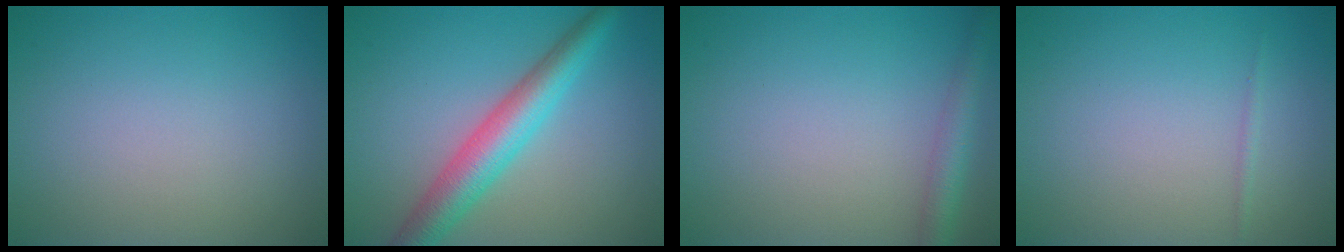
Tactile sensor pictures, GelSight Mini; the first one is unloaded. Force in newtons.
{"total": 5.3, "press": 5.3, "slide": 0.0}
{"total": 2.7, "press": 2.7, "slide": 0.2}
{"total": 0.5, "press": 0.5, "slide": 0.0}